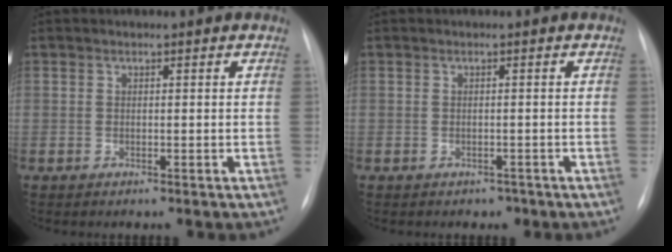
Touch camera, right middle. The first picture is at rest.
{"total": 1.3, "force": [-0.9, 0.9, 0.0], "torque": [0.000, 0.003, -0.012]}